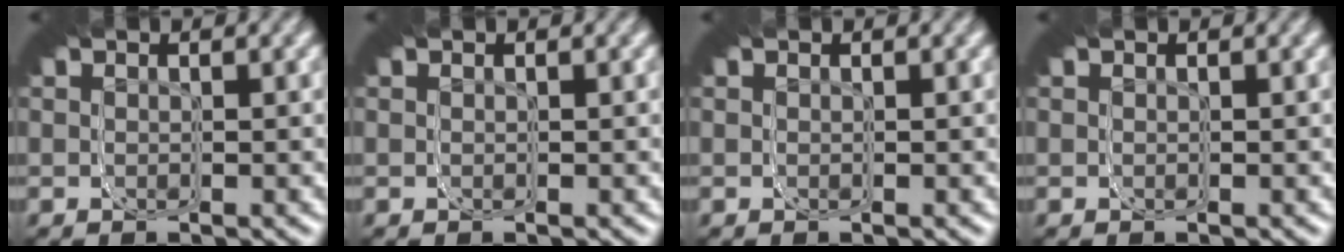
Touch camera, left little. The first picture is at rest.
{"total": 0.0}
{"total": 0.0}
{"total": 0.0}